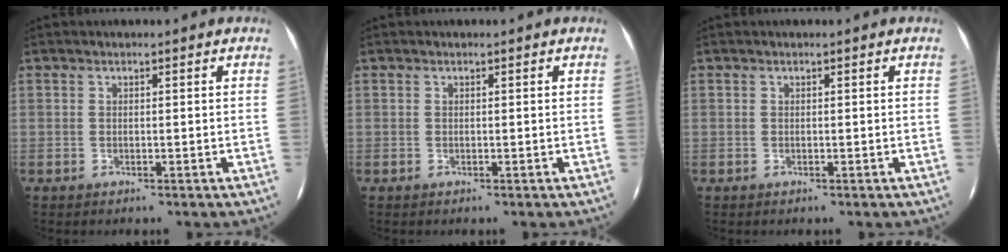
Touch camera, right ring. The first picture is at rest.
{"total": 0.0}
{"total": 0.0}